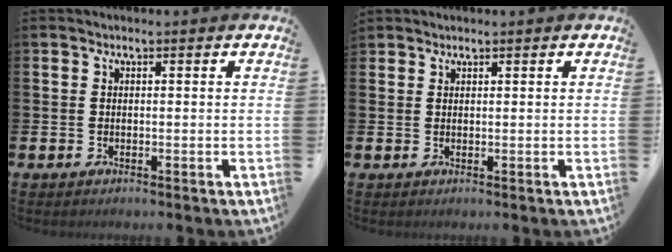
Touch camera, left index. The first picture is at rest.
{"total": 1.0, "force": [0.9, 0.4, -0.2], "torque": [0.015, -0.002, 0.015]}